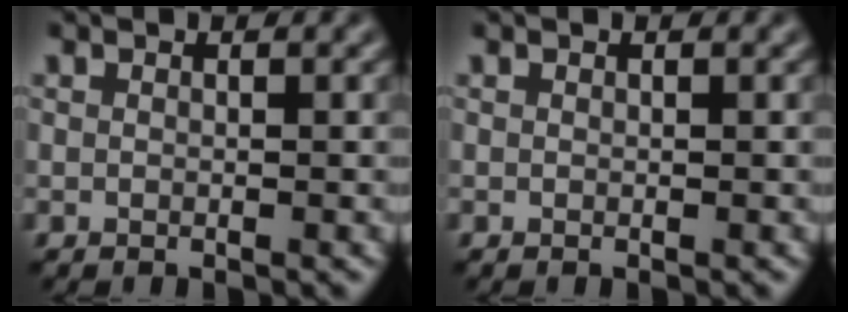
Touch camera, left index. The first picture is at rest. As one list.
[{"total": 0.0}]